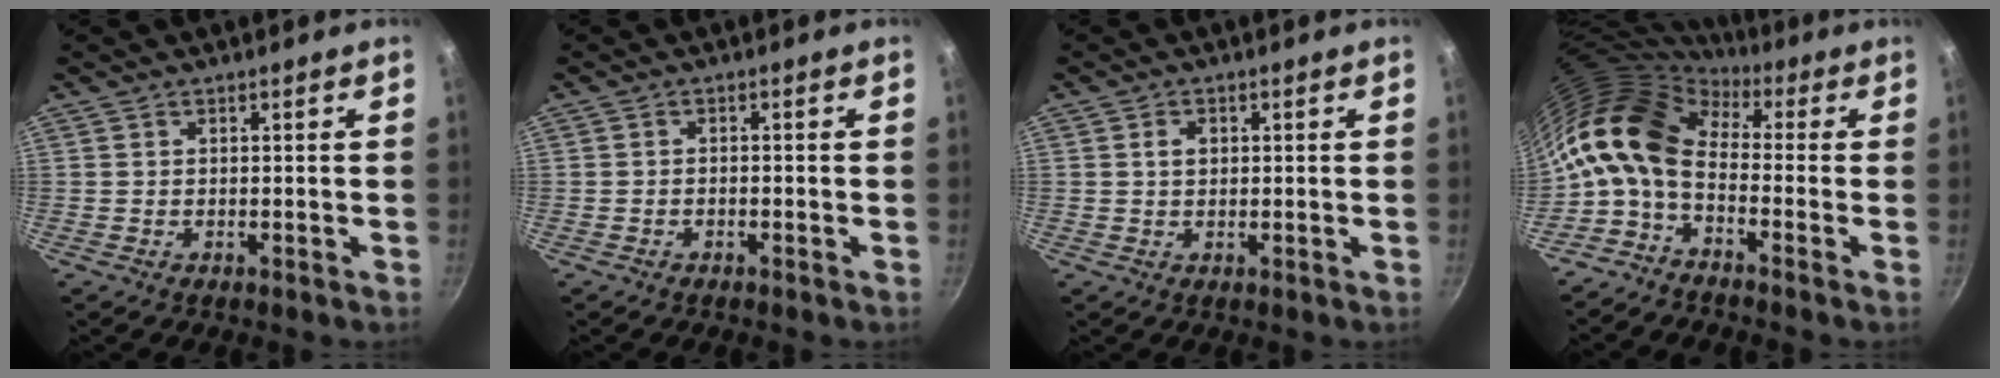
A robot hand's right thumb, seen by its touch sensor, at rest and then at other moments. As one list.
[{"total": 0.7, "force": [-0.5, 0.3, 0.3], "torque": [-0.011, 0.007, -0.010]}, {"total": 2.0, "force": [0.4, 1.5, 1.3], "torque": [-0.014, 0.004, 0.008]}, {"total": 13.2, "force": [0.0, 7.9, 10.6], "torque": [-0.198, 0.023, -0.020]}]